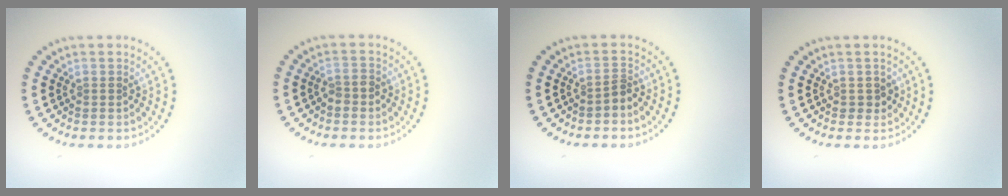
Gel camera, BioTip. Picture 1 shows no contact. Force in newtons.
{"total": 1.4, "press": 1.2, "slide": 0.7}
{"total": 1.0, "press": 0.6, "slide": 0.8}
{"total": 1.1, "press": 1.0, "slide": 0.3}